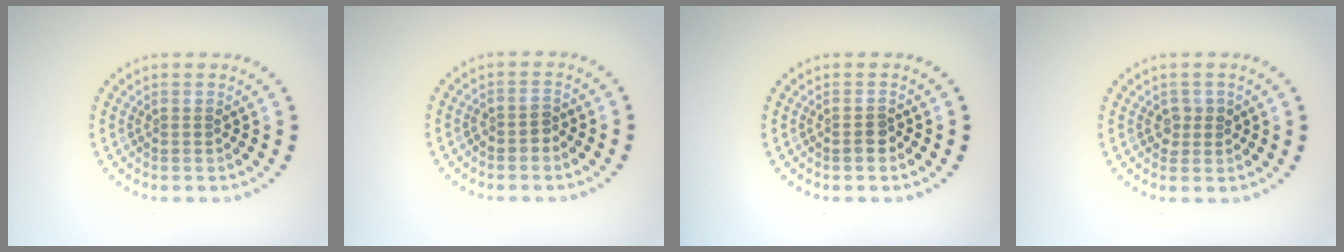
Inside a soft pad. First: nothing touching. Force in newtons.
{"total": 1.1, "press": 1.0, "slide": 0.4}
{"total": 1.3, "press": 1.1, "slide": 0.6}
{"total": 1.3, "press": 1.2, "slide": 0.6}